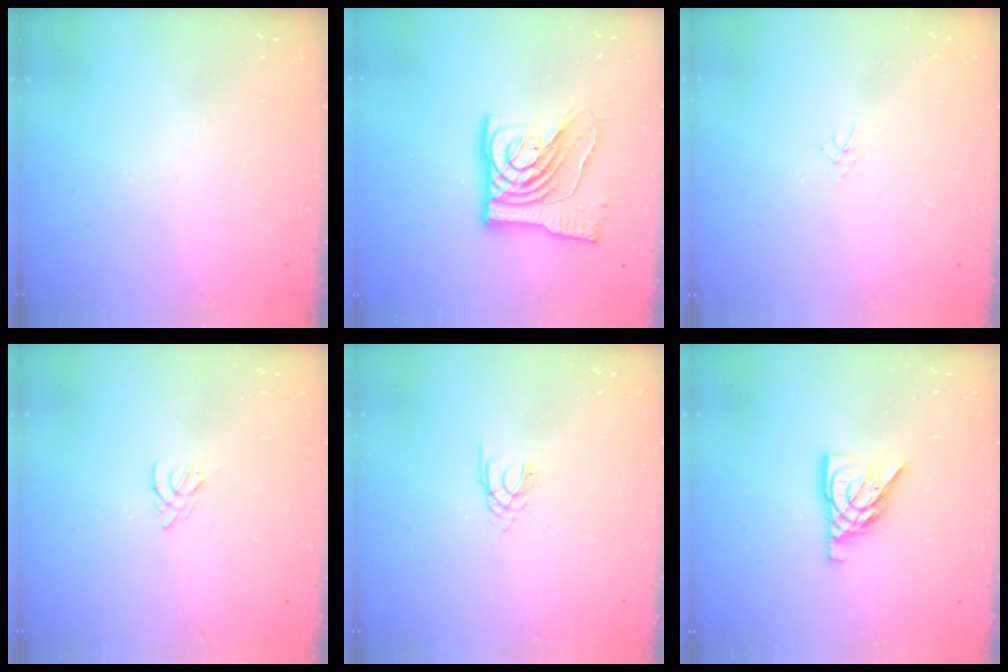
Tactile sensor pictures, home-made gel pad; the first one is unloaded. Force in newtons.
{"total": 13.9, "press": 13.8, "slide": 1.8}
{"total": 1.9, "press": 1.9, "slide": 0.3}
{"total": 2.0, "press": 1.9, "slide": 0.5}
{"total": 1.6, "press": 1.6, "slide": 0.3}
{"total": 10.3, "press": 10.2, "slide": 0.8}